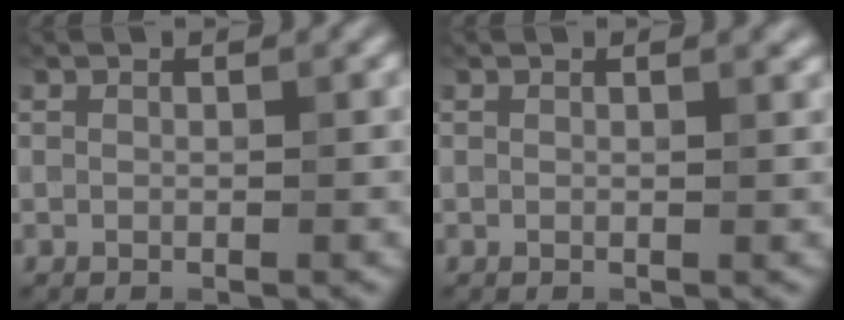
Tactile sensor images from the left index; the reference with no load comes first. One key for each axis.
{"total": 0.7, "fx": 0.6, "fy": 0.2, "fz": 0.4, "tx": 0.000, "ty": 0.001, "tz": 0.008}